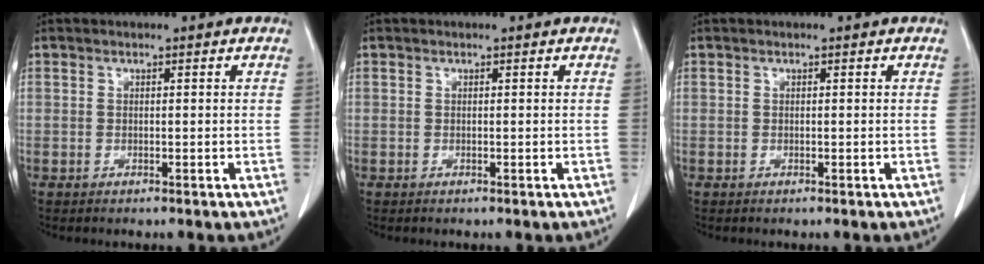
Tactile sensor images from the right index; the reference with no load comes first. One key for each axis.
{"total": 0.0}
{"total": 0.0}